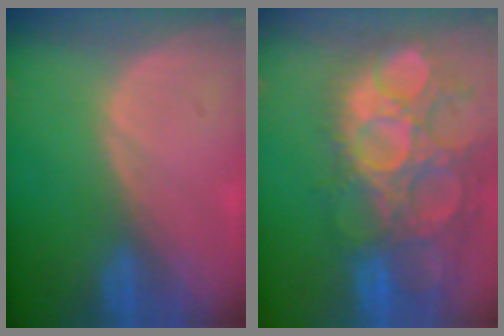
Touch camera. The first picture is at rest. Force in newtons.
{"total": 15.1, "press": 12.6, "slide": 8.4}